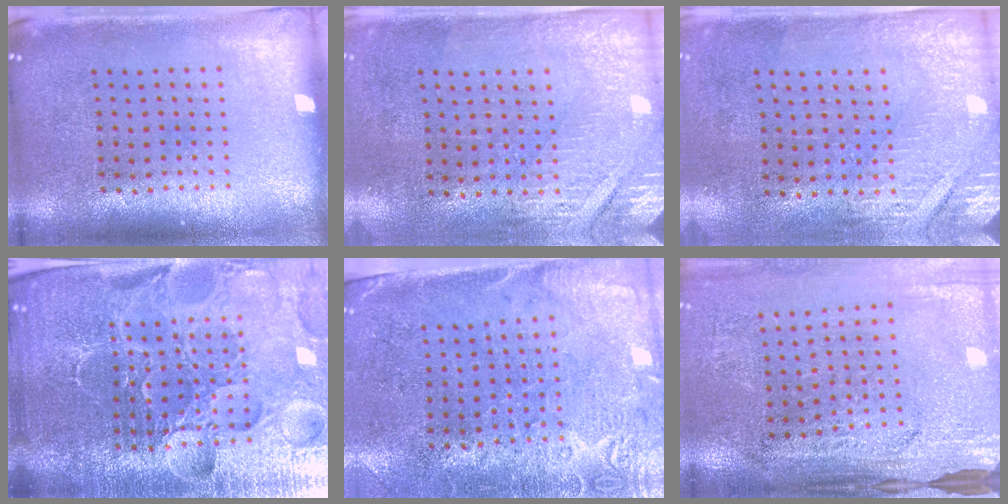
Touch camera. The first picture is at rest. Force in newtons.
{"total": 2.8, "press": 2.4, "slide": 1.4}
{"total": 2.8, "press": 2.4, "slide": 1.4}
{"total": 6.2, "press": 5.6, "slide": 2.7}
{"total": 2.7, "press": 2.4, "slide": 1.4}
{"total": 3.0, "press": 2.9, "slide": 0.8}